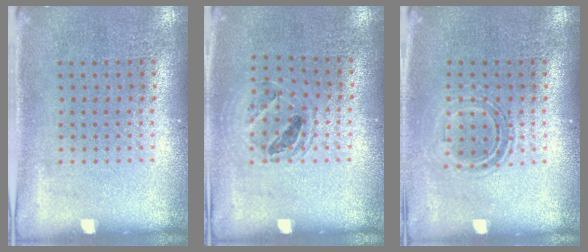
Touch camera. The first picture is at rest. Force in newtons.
{"total": 1.0, "press": 1.0, "slide": 0.2}
{"total": 1.2, "press": 1.0, "slide": 0.7}